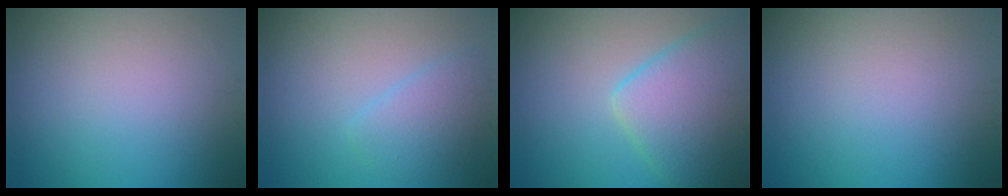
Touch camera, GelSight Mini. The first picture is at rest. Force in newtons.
{"total": 2.5, "press": 2.5, "slide": 0.3}
{"total": 7.4, "press": 7.4, "slide": 0.4}
{"total": 0.0}